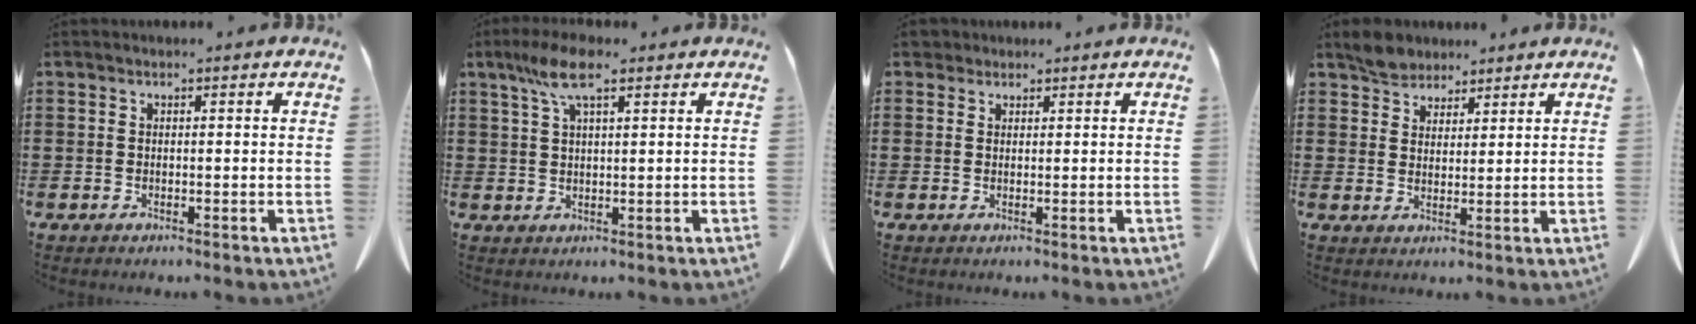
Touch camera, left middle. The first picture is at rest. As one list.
[{"total": 6.5, "force": [3.6, 1.6, 5.2], "torque": [-0.110, 0.007, 0.063]}, {"total": 1.7, "force": [1.4, 0.9, 0.3], "torque": [-0.012, 0.005, 0.029]}, {"total": 4.0, "force": [3.5, 1.9, 0.6], "torque": [-0.025, 0.005, 0.069]}]